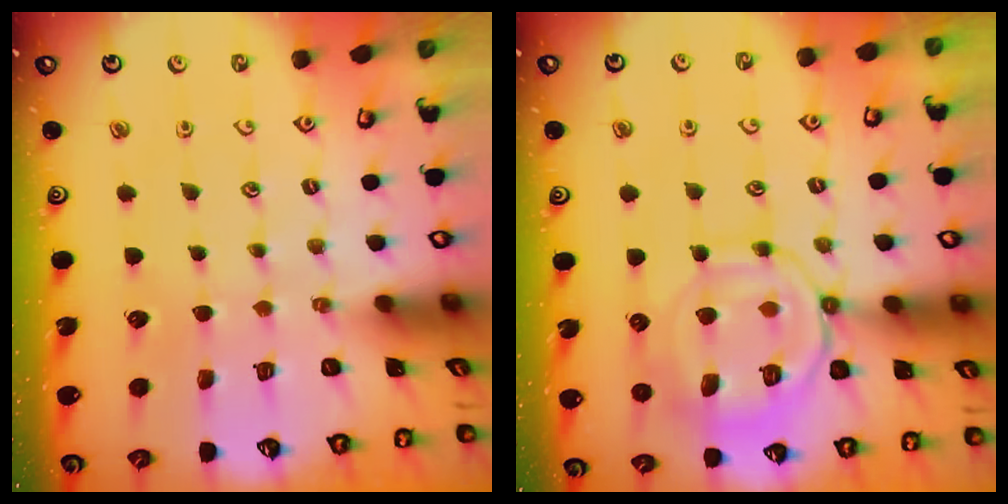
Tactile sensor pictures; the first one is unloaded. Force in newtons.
{"total": 11.3, "press": 11.3, "slide": 1.2}